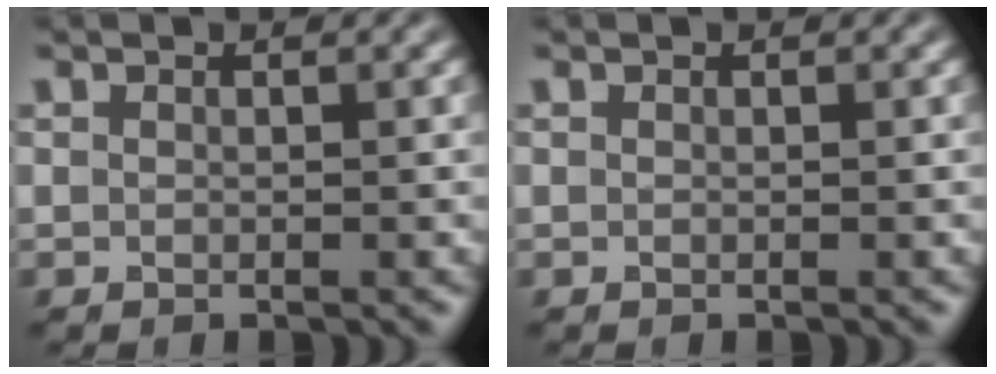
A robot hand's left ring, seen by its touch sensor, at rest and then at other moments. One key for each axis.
{"total": 0.0}